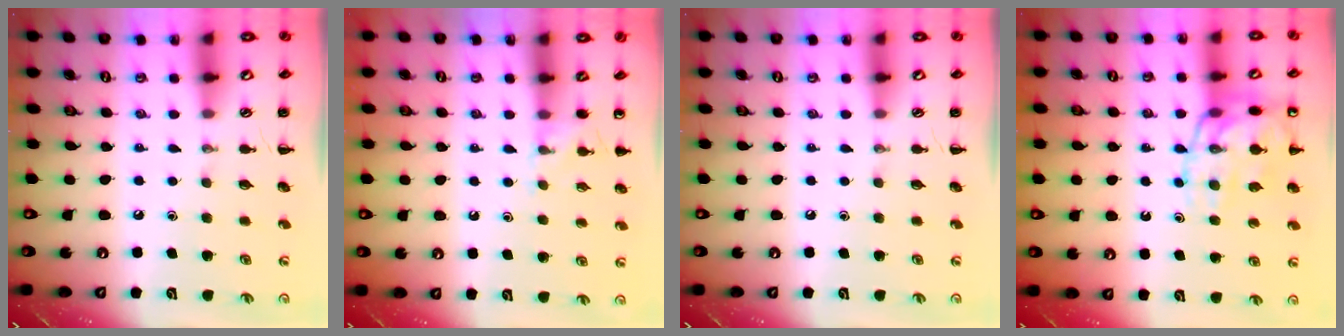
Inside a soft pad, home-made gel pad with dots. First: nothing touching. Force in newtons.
{"total": 6.9, "press": 6.6, "slide": 2.1}
{"total": 0.0}
{"total": 15.8, "press": 15.6, "slide": 2.1}